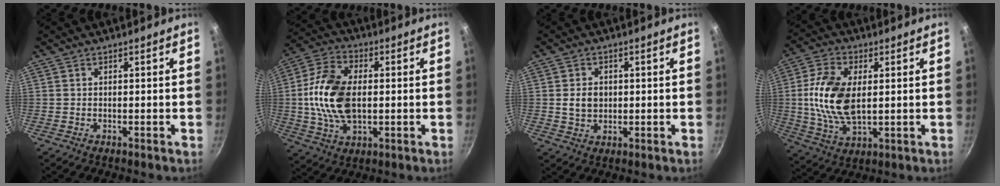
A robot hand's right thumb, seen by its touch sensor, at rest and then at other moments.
{"total": 15.2, "force": [0.3, 9.2, 12.0], "torque": [-0.218, 0.013, -0.002]}
{"total": 4.6, "force": [0.3, 3.6, 2.8], "torque": [-0.036, 0.002, 0.006]}
{"total": 14.0, "force": [1.3, 7.8, 11.5], "torque": [-0.219, 0.002, 0.025]}